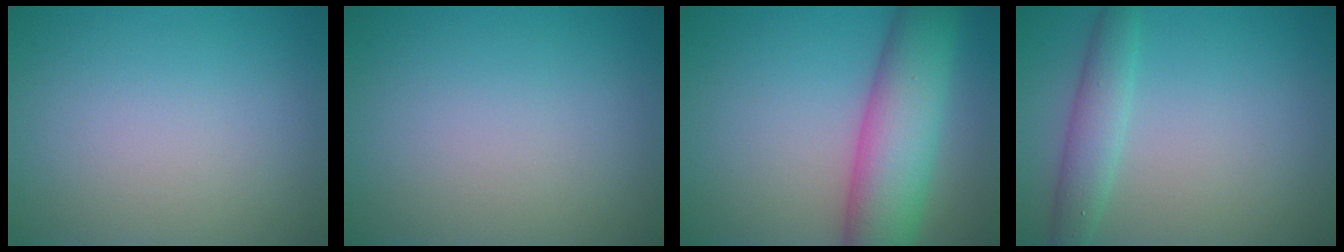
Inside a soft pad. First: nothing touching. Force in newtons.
{"total": 0.0}
{"total": 8.9, "press": 8.9, "slide": 0.3}
{"total": 2.9, "press": 2.9, "slide": 0.2}